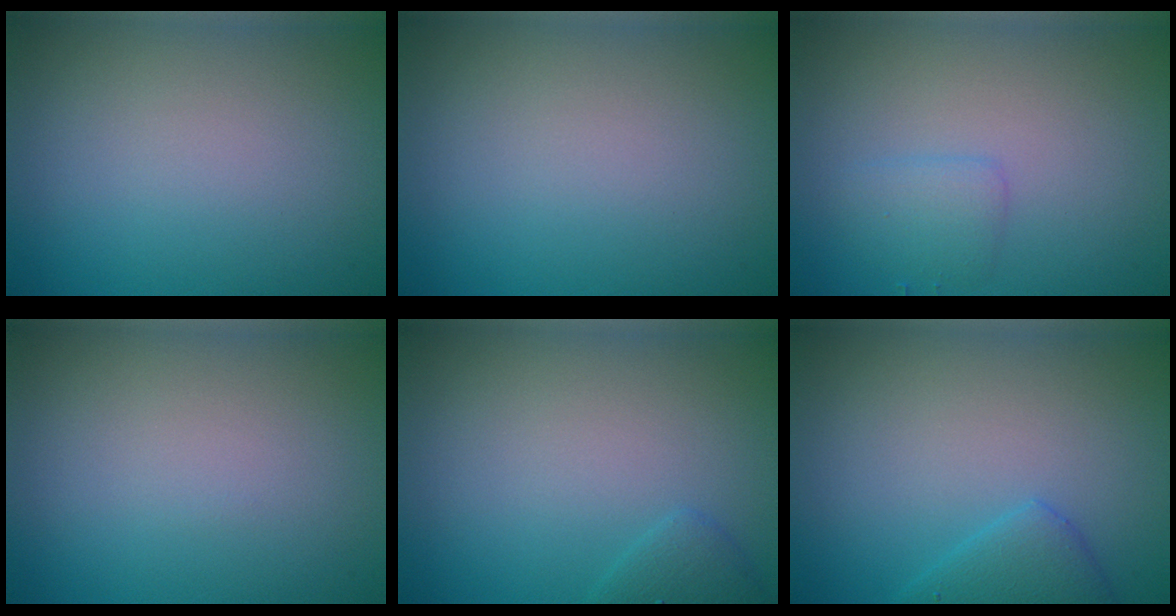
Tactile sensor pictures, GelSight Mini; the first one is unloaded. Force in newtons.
{"total": 0.0}
{"total": 1.5, "press": 1.5, "slide": 0.2}
{"total": 0.0}
{"total": 1.3, "press": 1.3, "slide": 0.2}
{"total": 2.4, "press": 2.4, "slide": 0.2}